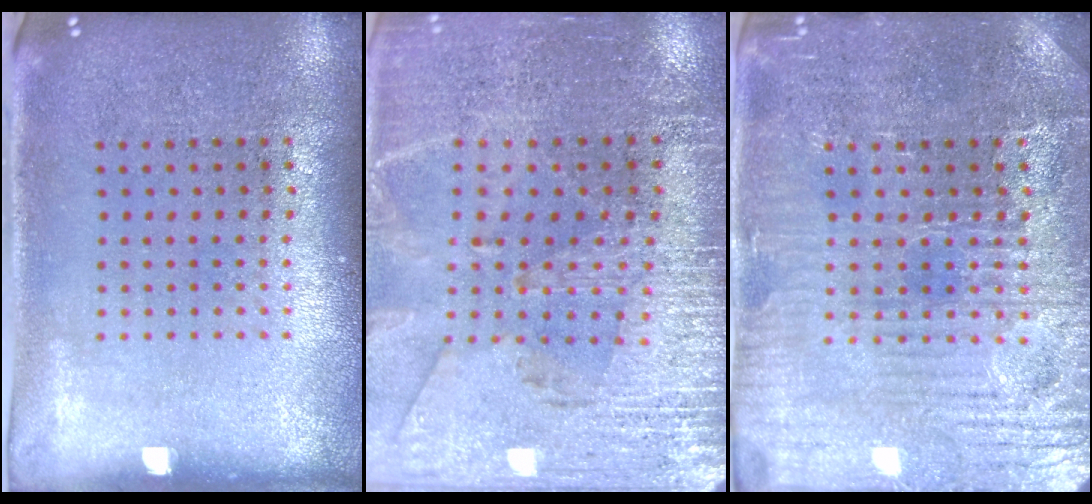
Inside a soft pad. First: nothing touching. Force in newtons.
{"total": 2.9, "press": 2.8, "slide": 0.8}
{"total": 4.4, "press": 4.2, "slide": 1.1}